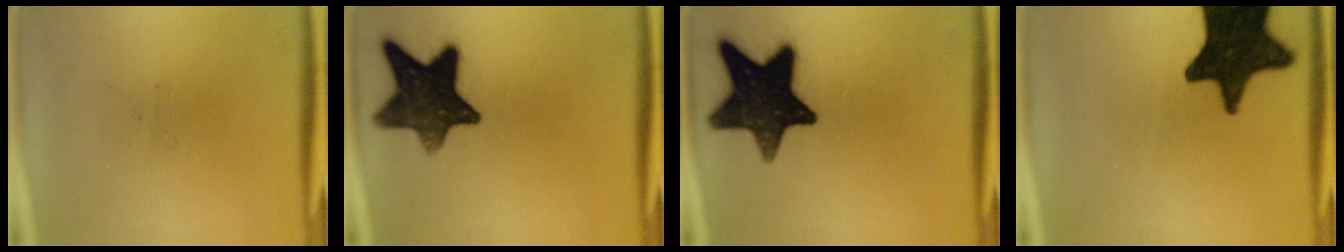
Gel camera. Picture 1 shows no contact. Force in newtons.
{"total": 13.5}
{"total": 16.8}
{"total": 17.8}